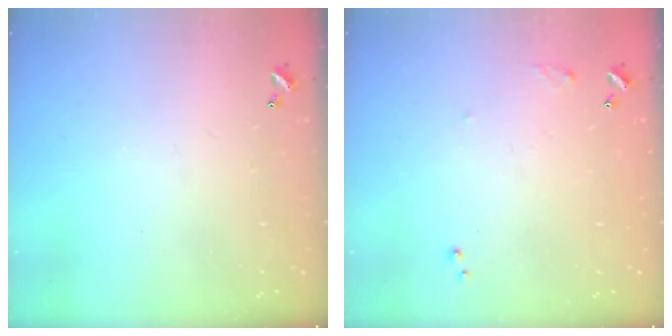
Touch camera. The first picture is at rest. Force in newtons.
{"total": 6.5, "press": 6.5, "slide": 0.7}